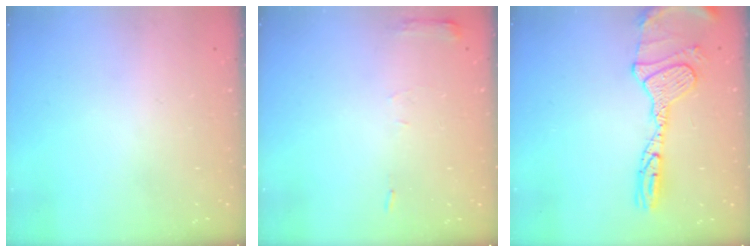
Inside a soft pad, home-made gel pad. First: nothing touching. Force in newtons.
{"total": 4.9, "press": 4.9, "slide": 0.7}
{"total": 14.9, "press": 14.7, "slide": 1.9}